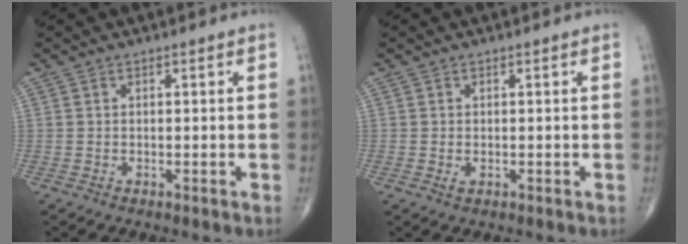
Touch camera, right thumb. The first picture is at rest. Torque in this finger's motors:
{"motor_torque": [-0.42, -0.21, 0.02, 0.28, 0.05]}